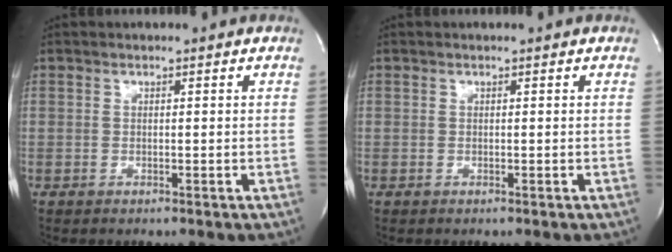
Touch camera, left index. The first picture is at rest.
{"total": 0.0}